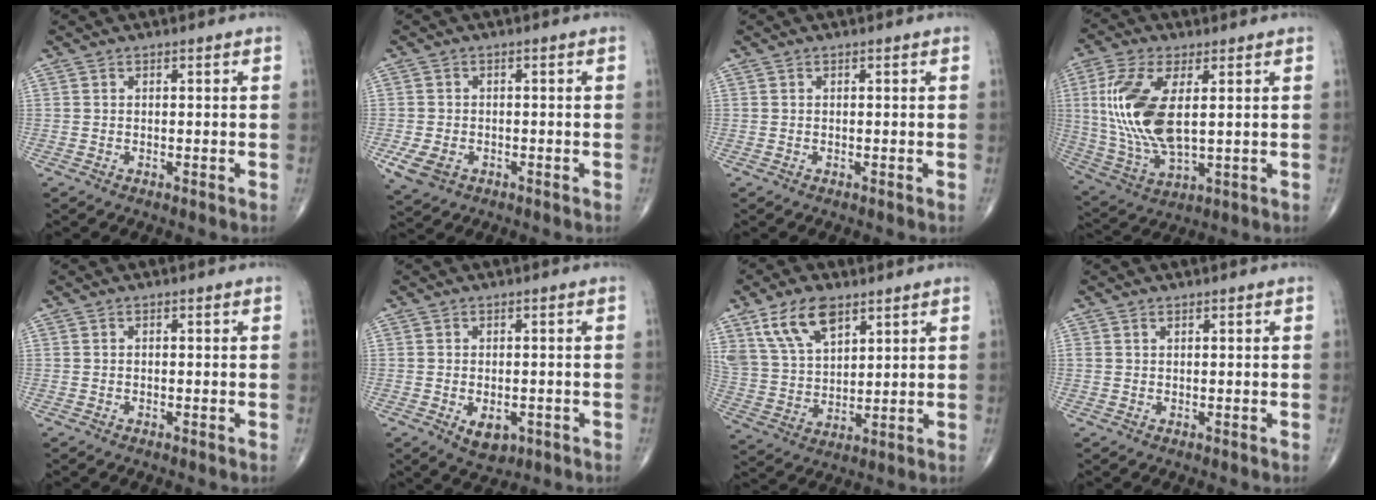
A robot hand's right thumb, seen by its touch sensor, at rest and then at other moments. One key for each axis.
{"total": 4.9, "fx": -1.9, "fy": 3.5, "fz": 2.8, "tx": -0.059, "ty": -0.001, "tz": -0.027}
{"total": 0.0}
{"total": 16.0, "fx": 2.4, "fy": 7.2, "fz": 14.0, "tx": -0.308, "ty": -0.011, "tz": 0.056}
{"total": 0.0}
{"total": 4.4, "fx": -1.5, "fy": 2.8, "fz": 3.1, "tx": -0.039, "ty": 0.002, "tz": -0.012}
{"total": 11.9, "fx": 7.1, "fy": 6.2, "fz": 7.3, "tx": -0.125, "ty": -0.024, "tz": 0.145}
{"total": 0.6, "fx": 0.4, "fy": 0.3, "fz": 0.3, "tx": -0.007, "ty": 0.003, "tz": 0.008}